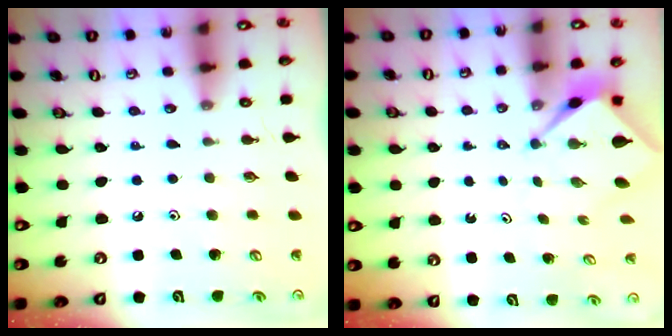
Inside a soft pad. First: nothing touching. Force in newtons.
{"total": 2.5, "press": 2.5, "slide": 0.2}